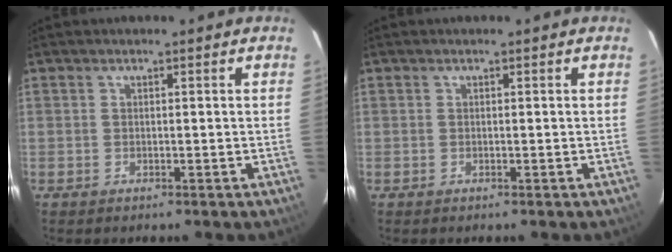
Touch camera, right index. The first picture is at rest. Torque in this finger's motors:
{"motor_torque": [0.00, 0.00, 0.00, 0.00]}